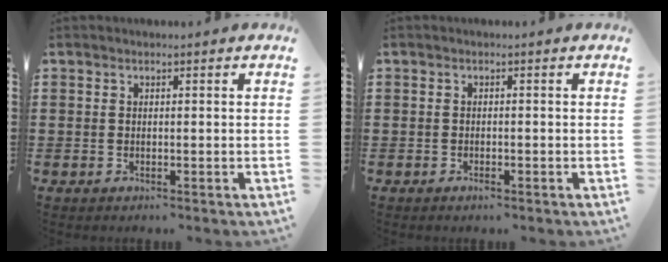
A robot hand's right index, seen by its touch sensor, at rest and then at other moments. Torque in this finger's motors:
{"motor_torque": [0.02, 0.32, -0.01, 0.00]}